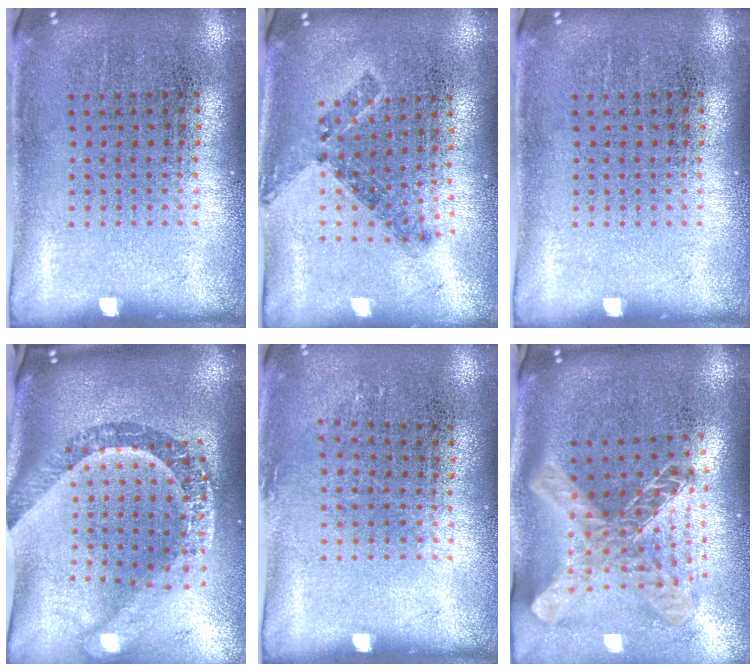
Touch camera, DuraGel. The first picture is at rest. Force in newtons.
{"total": 0.8, "press": 0.7, "slide": 0.4}
{"total": 0.0}
{"total": 3.4, "press": 2.5, "slide": 2.4}
{"total": 0.8, "press": 0.6, "slide": 0.5}
{"total": 2.2, "press": 1.7, "slide": 1.4}